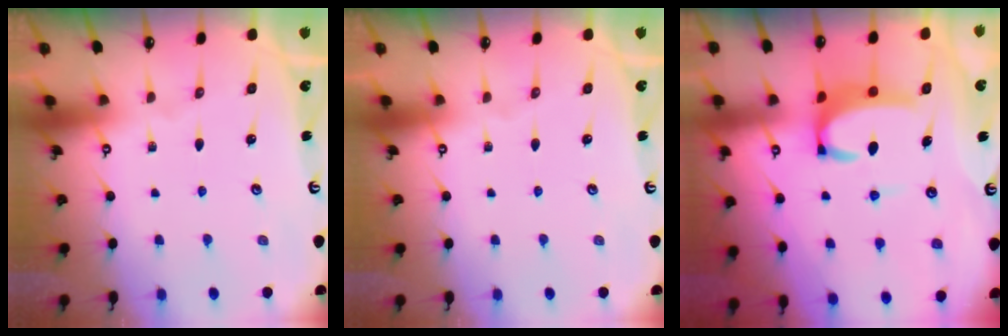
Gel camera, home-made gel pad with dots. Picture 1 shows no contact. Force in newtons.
{"total": 0.0}
{"total": 5.1, "press": 5.0, "slide": 0.6}